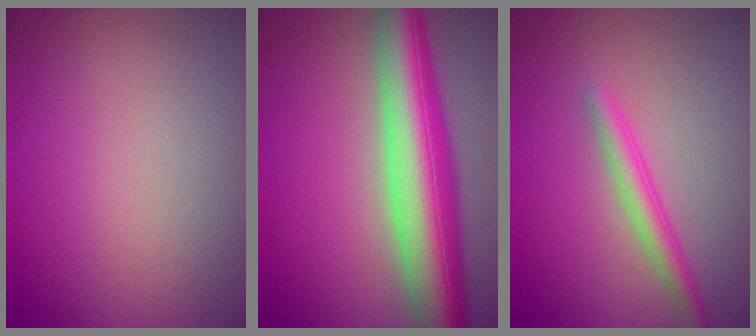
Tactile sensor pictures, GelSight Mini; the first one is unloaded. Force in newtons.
{"total": 10.8, "press": 10.8, "slide": 0.4}
{"total": 2.5, "press": 2.5, "slide": 0.2}